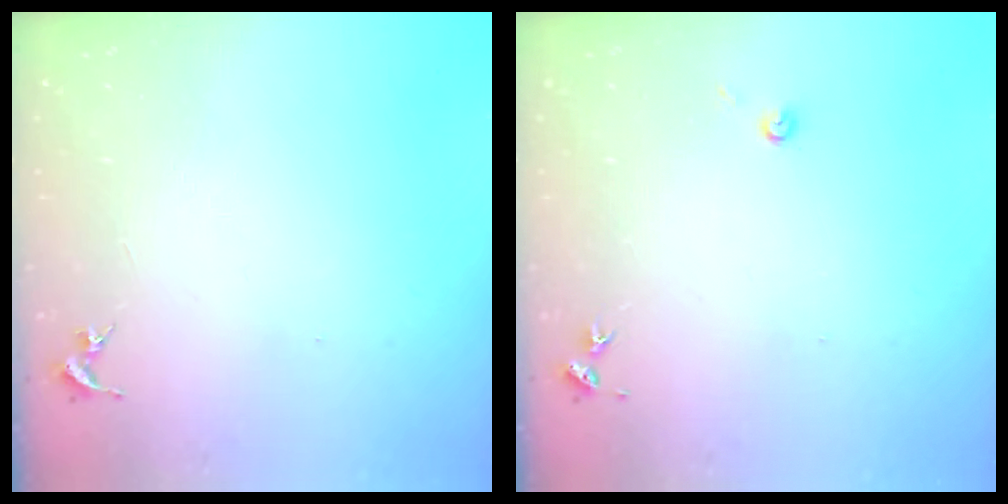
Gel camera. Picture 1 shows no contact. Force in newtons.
{"total": 3.0, "press": 3.0, "slide": 0.3}